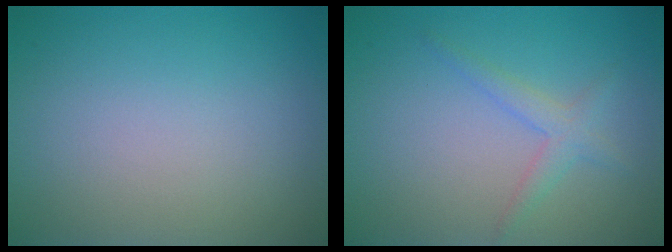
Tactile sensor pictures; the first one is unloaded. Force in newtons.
{"total": 1.8, "press": 1.8, "slide": 0.1}